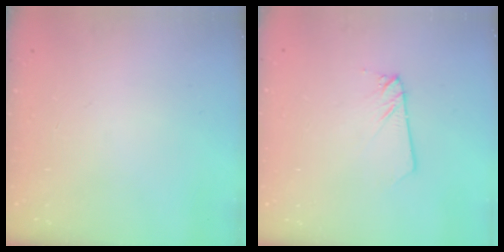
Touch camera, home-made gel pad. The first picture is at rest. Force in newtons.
{"total": 2.4, "press": 2.4, "slide": 0.1}